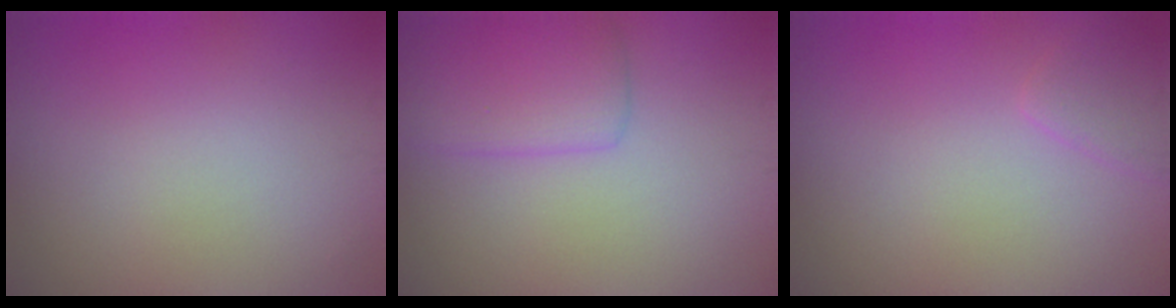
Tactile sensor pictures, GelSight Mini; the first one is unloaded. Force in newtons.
{"total": 3.4, "press": 3.4, "slide": 0.1}
{"total": 1.5, "press": 1.5, "slide": 0.1}